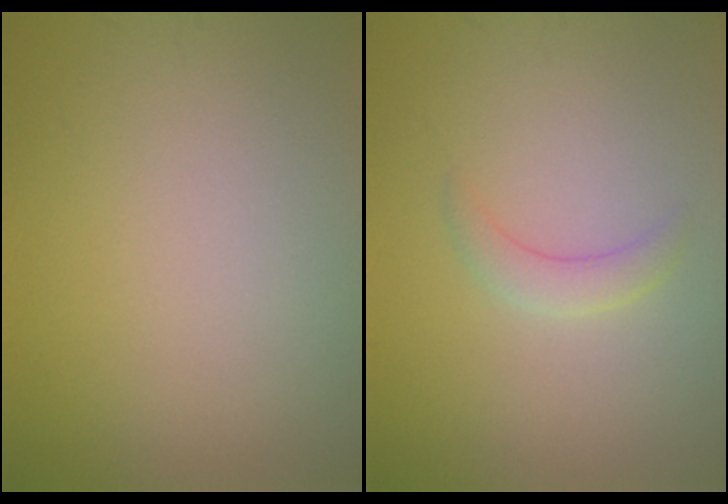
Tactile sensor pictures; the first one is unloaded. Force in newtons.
{"total": 1.7, "press": 1.7, "slide": 0.0}